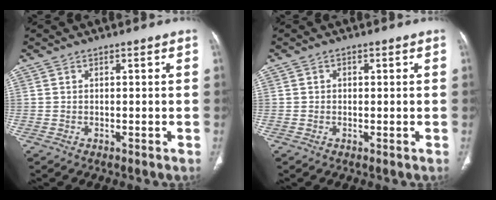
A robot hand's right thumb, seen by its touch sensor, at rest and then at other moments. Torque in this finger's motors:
{"motor_torque": [-0.20, -0.35, -0.56, 0.15, 0.07]}